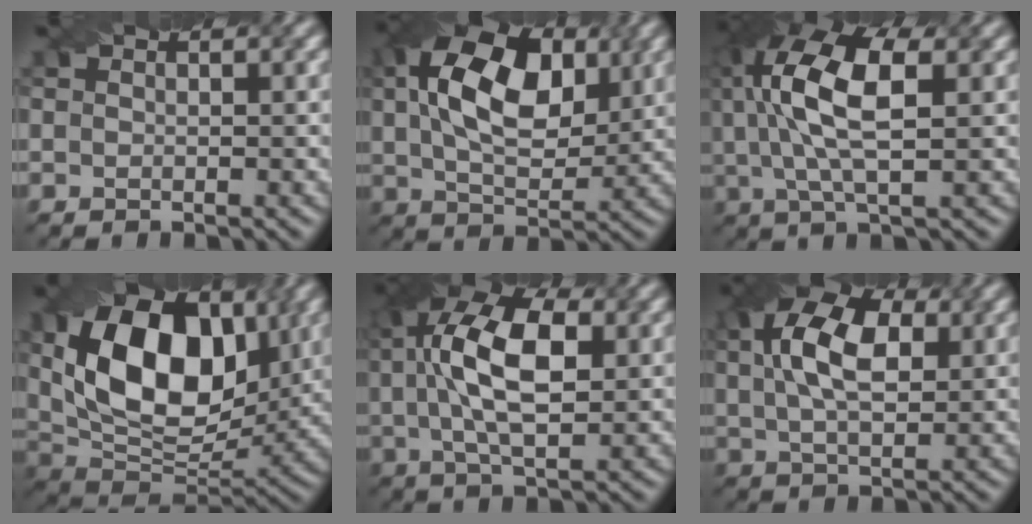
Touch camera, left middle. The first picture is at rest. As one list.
[{"total": 12.4, "force": [3.4, 7.3, 9.4], "torque": [-0.162, 0.018, 0.054]}, {"total": 10.0, "force": [2.4, 4.0, 8.9], "torque": [-0.188, 0.018, 0.037]}, {"total": 13.4, "force": [3.0, 8.5, 9.9], "torque": [-0.171, -0.001, 0.054]}, {"total": 10.1, "force": [2.0, 4.7, 8.8], "torque": [-0.171, 0.019, 0.026]}, {"total": 8.4, "force": [2.4, 4.5, 6.7], "torque": [-0.132, 0.018, 0.037]}]